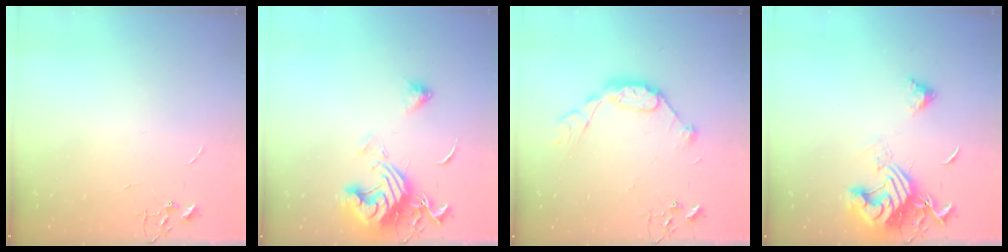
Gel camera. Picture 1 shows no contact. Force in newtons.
{"total": 14.8, "press": 14.6, "slide": 1.8}
{"total": 11.5, "press": 11.4, "slide": 0.9}
{"total": 15.3, "press": 15.2, "slide": 1.7}